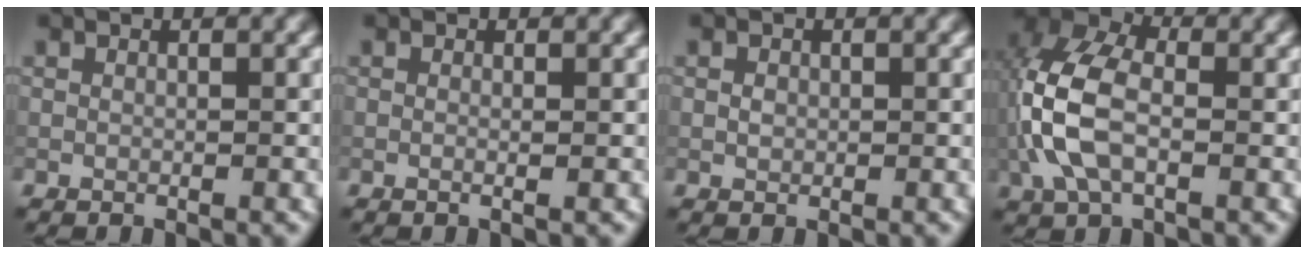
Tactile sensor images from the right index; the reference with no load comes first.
{"total": 0.8, "force": [0.0, 0.3, 0.8], "torque": [-0.012, -0.008, -0.006]}
{"total": 0.8, "force": [0.0, 0.6, 0.4], "torque": [-0.007, -0.002, -0.001]}
{"total": 7.7, "force": [-0.8, 4.5, 6.2], "torque": [-0.147, 0.015, -0.029]}